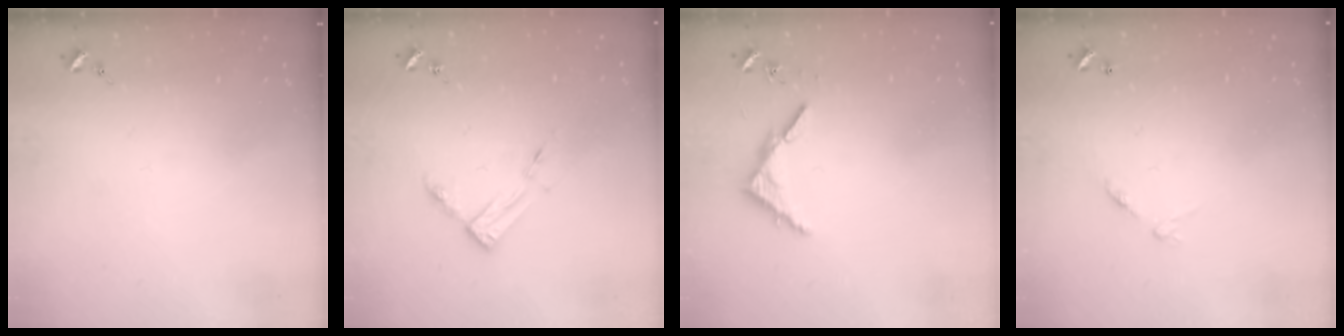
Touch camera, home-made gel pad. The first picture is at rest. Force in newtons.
{"total": 7.4, "press": 7.4, "slide": 0.6}
{"total": 3.9, "press": 3.9, "slide": 0.3}
{"total": 6.9, "press": 6.8, "slide": 0.6}